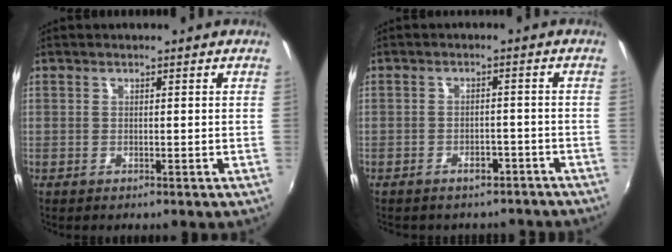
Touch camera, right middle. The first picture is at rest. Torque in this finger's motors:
{"motor_torque": [1.00, -1.14, 0.12, 0.05]}